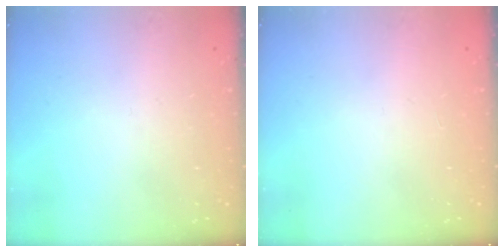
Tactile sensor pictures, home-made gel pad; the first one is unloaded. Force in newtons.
{"total": 0.0}